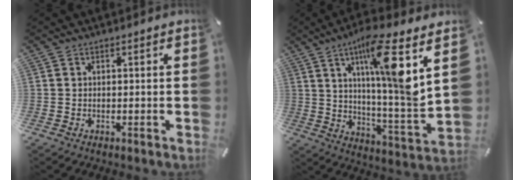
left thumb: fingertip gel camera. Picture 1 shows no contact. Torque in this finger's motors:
{"motor_torque": [2.51, 2.50, 1.15, 0.37, 0.59]}